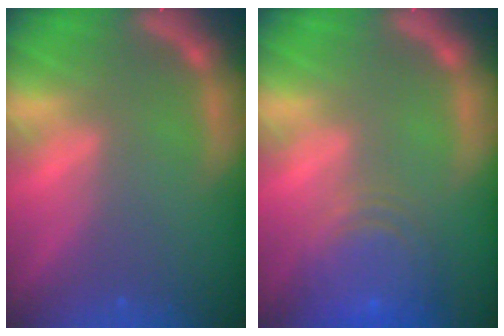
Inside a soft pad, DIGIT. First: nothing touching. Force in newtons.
{"total": 7.5}